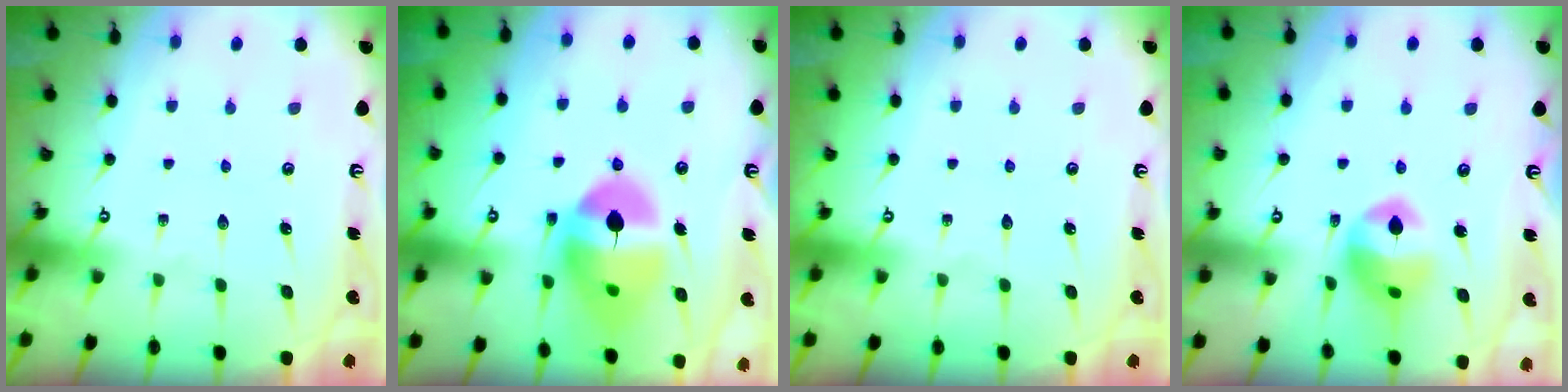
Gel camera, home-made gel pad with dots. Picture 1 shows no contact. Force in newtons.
{"total": 15.5, "press": 15.3, "slide": 2.2}
{"total": 0.0}
{"total": 12.3, "press": 12.2, "slide": 1.8}